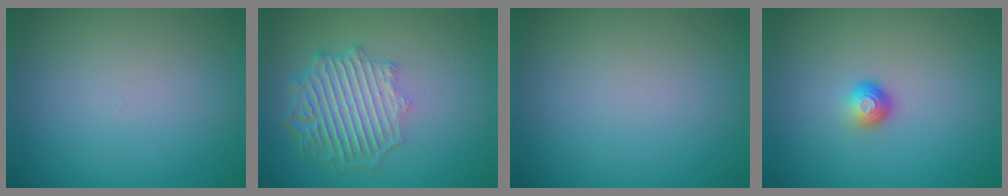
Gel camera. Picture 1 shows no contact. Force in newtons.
{"total": 6.0, "press": 4.6, "slide": 3.9}
{"total": 0.0}
{"total": 1.6, "press": 1.1, "slide": 1.2}